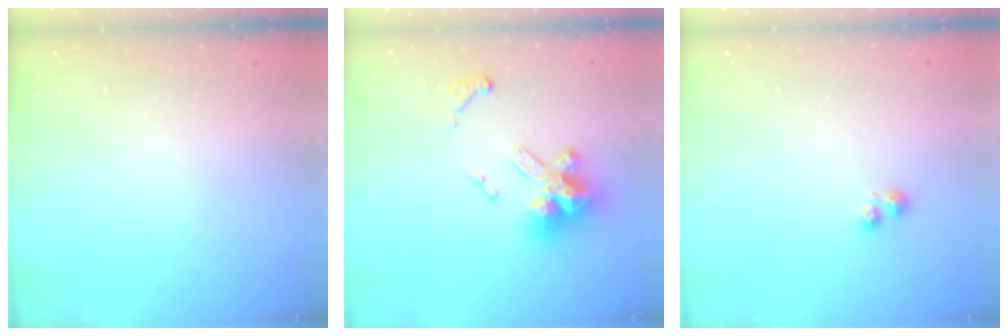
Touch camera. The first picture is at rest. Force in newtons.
{"total": 15.3, "press": 15.3, "slide": 0.6}
{"total": 2.1, "press": 2.1, "slide": 0.3}